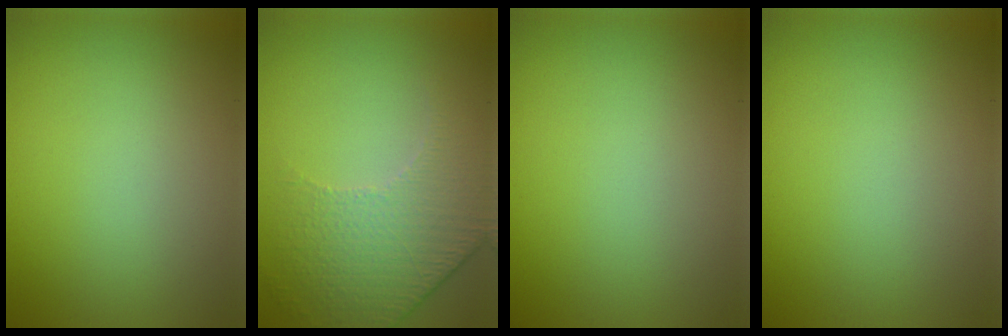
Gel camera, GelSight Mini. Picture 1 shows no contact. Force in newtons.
{"total": 4.9, "press": 3.6, "slide": 3.3}
{"total": 0.0}
{"total": 0.0}